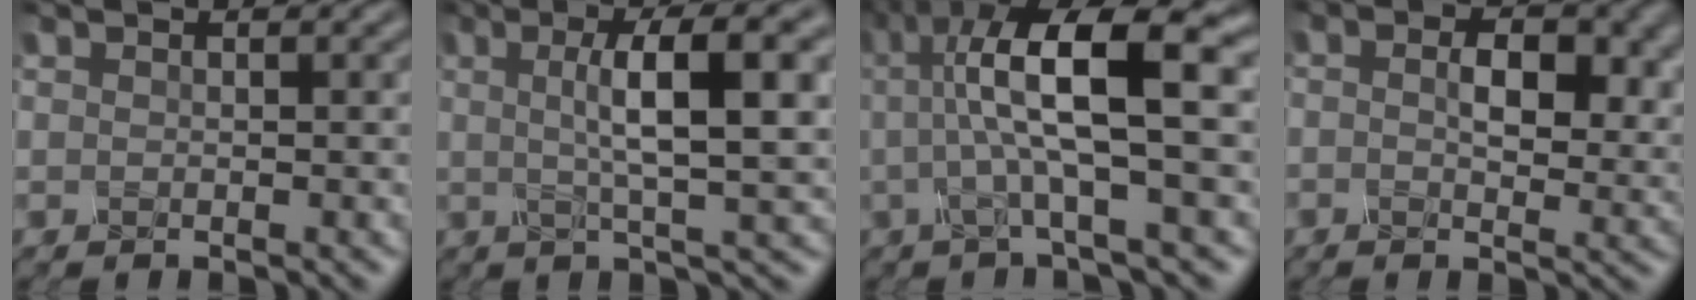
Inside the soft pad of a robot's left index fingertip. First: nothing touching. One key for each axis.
{"total": 7.9, "fx": 0.7, "fy": 1.3, "fz": 7.8, "tx": -0.108, "ty": 0.005, "tz": 0.026}
{"total": 9.3, "fx": 0.6, "fy": 1.8, "fz": 9.2, "tx": -0.149, "ty": 0.009, "tz": 0.027}
{"total": 4.2, "fx": -0.5, "fy": 2.1, "fz": 3.5, "tx": -0.062, "ty": -0.008, "tz": 0.012}